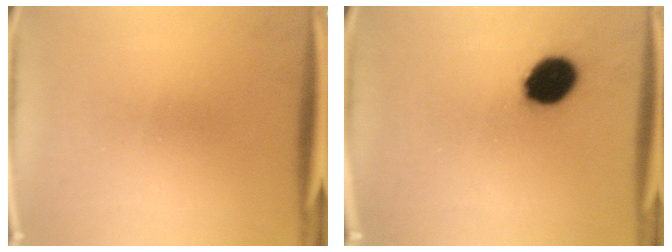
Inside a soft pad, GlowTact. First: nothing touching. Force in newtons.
{"total": 10.8}